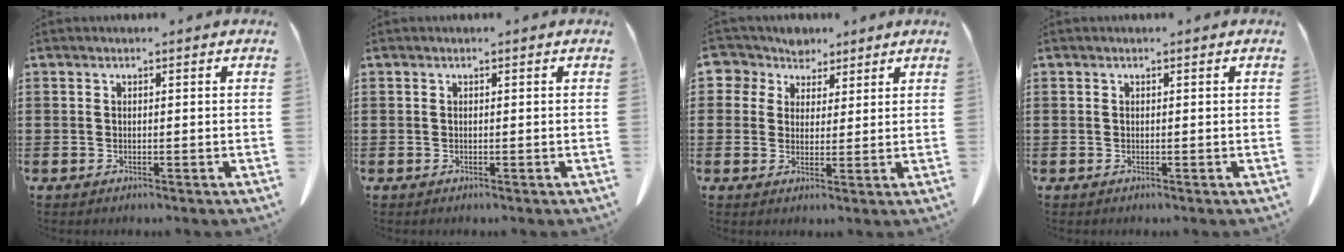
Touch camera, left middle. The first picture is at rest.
{"total": 0.0}
{"total": 5.2, "force": [3.5, 3.7, 0.7], "torque": [-0.033, -0.004, 0.062]}
{"total": 0.0}